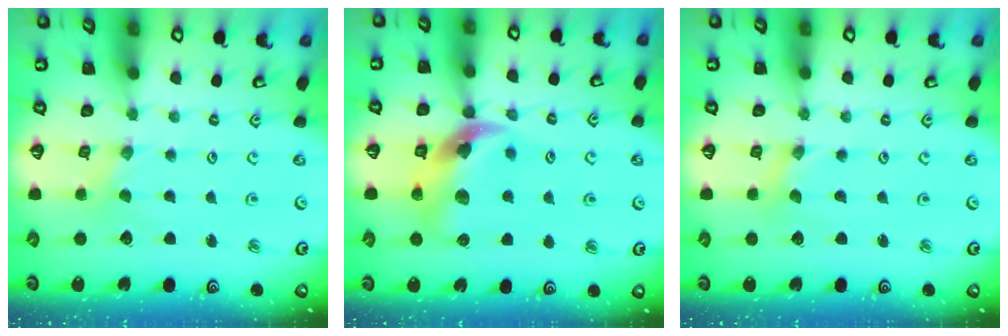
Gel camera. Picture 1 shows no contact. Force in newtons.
{"total": 13.2, "press": 13.1, "slide": 1.8}
{"total": 0.0}